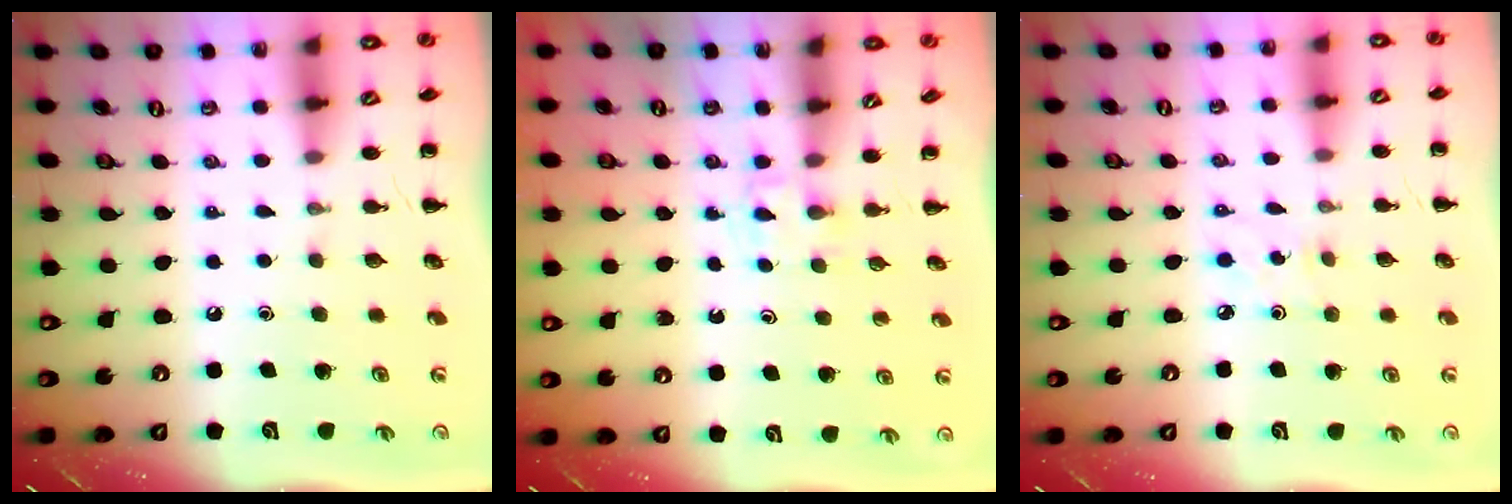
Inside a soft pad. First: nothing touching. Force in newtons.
{"total": 2.3, "press": 2.1, "slide": 0.8}
{"total": 2.7, "press": 2.5, "slide": 0.9}